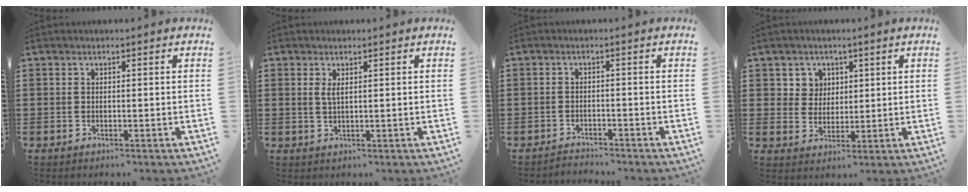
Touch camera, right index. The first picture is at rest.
{"total": 1.6, "force": [0.6, 0.4, 1.4], "torque": [-0.029, 0.003, 0.010]}
{"total": 1.8, "force": [-1.8, 0.2, -0.2], "torque": [-0.003, 0.003, -0.041]}
{"total": 4.2, "force": [1.9, 3.7, 0.5], "torque": [-0.022, 0.010, 0.034]}